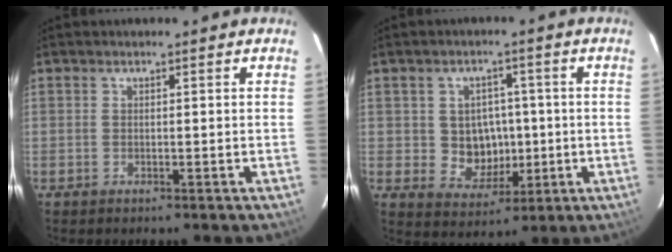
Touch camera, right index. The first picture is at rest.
{"total": 7.3, "force": [-0.2, 6.7, 2.9], "torque": [-0.062, 0.010, 0.014]}